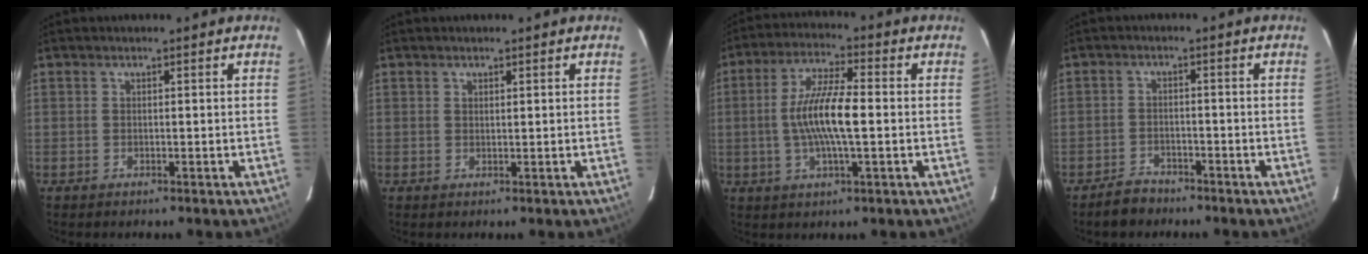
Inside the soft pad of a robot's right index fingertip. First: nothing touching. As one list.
[{"total": 0.6, "force": [0.5, 0.2, 0.3], "torque": [-0.005, 0.001, 0.010]}, {"total": 10.5, "force": [-0.8, 2.1, 10.3], "torque": [-0.201, 0.004, -0.015]}, {"total": 4.1, "force": [-3.4, 2.3, 0.7], "torque": [-0.024, 0.012, -0.054]}]